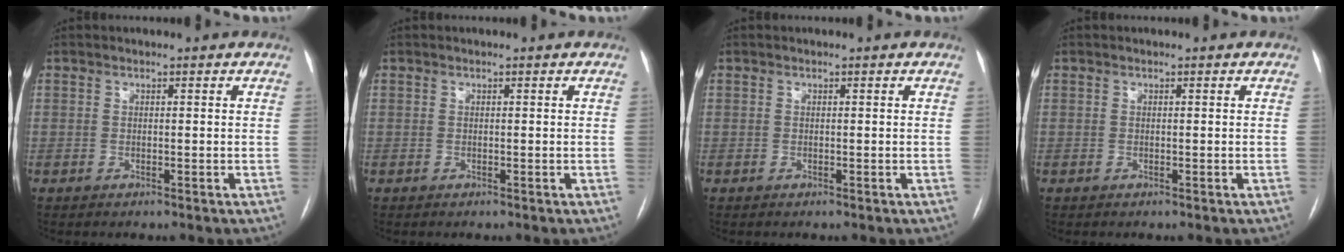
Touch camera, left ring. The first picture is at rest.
{"total": 0.0}
{"total": 0.0}
{"total": 0.0}